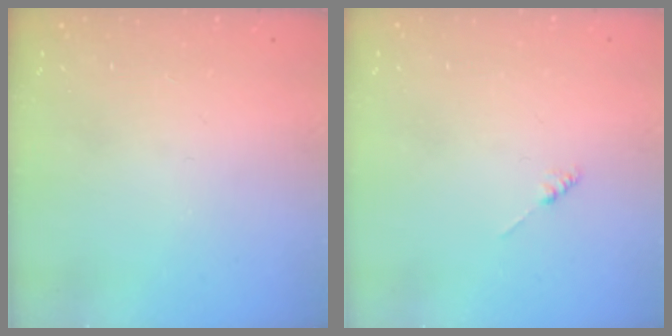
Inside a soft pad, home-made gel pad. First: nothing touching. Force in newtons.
{"total": 0.0}